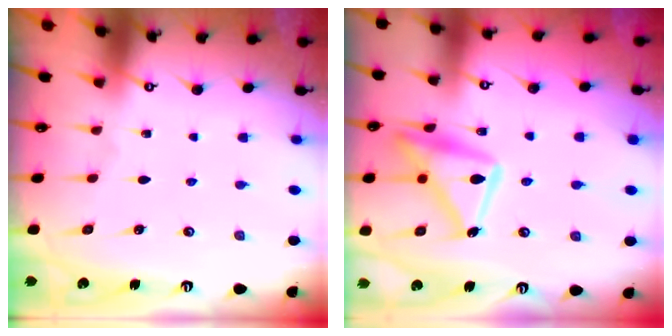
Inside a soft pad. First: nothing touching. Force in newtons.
{"total": 16.8, "press": 16.7, "slide": 1.1}